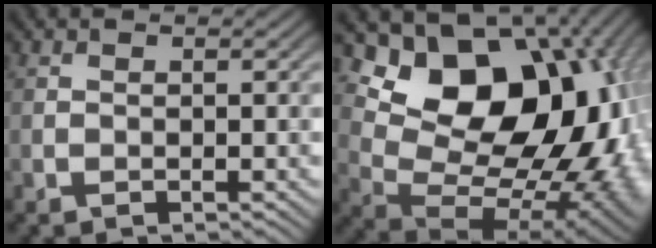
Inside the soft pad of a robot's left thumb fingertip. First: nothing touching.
{"total": 20.1, "force": [5.2, 13.7, 13.8], "torque": [-0.188, 0.002, 0.114]}